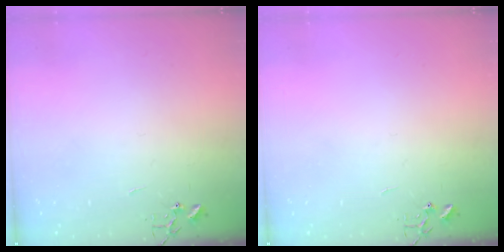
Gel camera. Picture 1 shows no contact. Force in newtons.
{"total": 0.0}